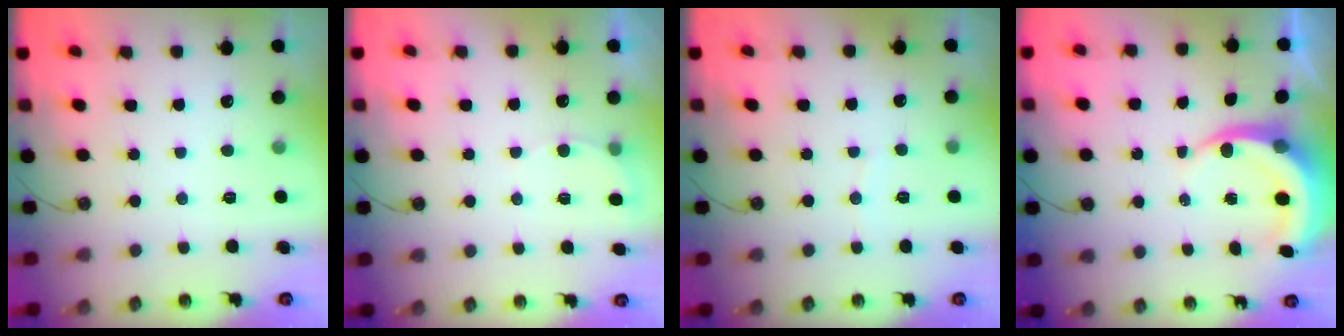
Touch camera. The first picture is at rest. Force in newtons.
{"total": 4.0, "press": 3.9, "slide": 0.9}
{"total": 2.4, "press": 2.4, "slide": 0.3}
{"total": 6.2, "press": 6.2, "slide": 0.9}